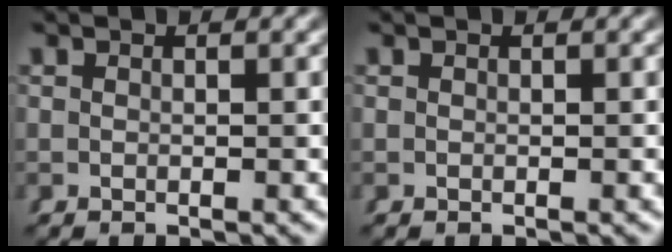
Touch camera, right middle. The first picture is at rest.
{"total": 0.0}